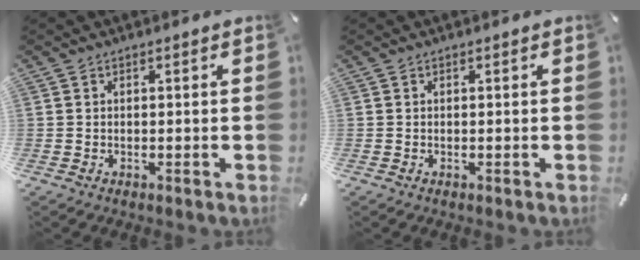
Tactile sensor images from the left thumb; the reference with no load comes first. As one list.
[{"total": 0.0}]